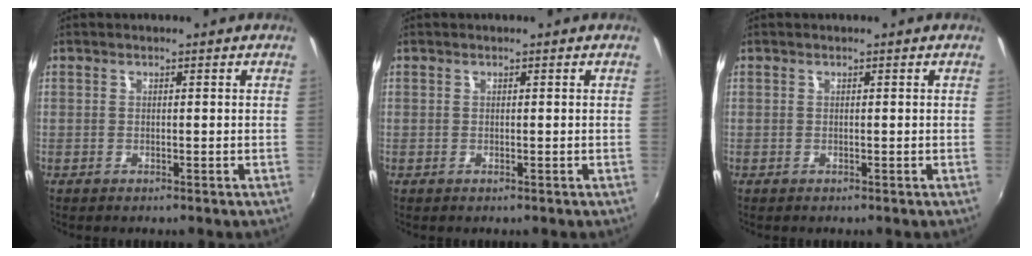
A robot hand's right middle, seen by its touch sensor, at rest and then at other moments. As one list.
[{"total": 0.0}, {"total": 0.0}]